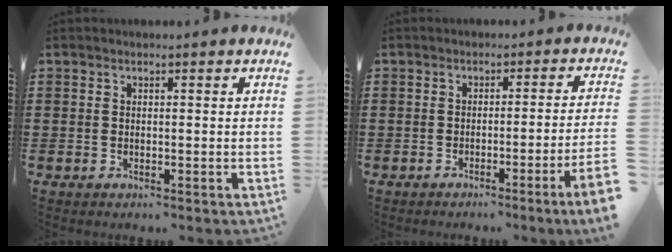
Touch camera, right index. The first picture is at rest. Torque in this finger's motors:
{"motor_torque": [0.45, -0.14, 0.31, 0.07]}